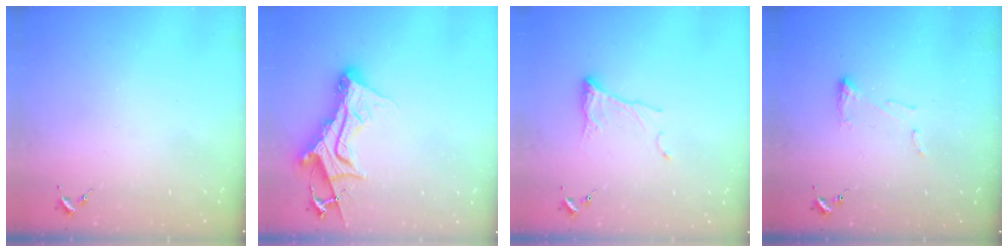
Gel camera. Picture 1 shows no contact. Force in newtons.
{"total": 13.9, "press": 13.9, "slide": 1.2}
{"total": 8.9, "press": 8.9, "slide": 0.4}
{"total": 5.4, "press": 5.4, "slide": 0.8}